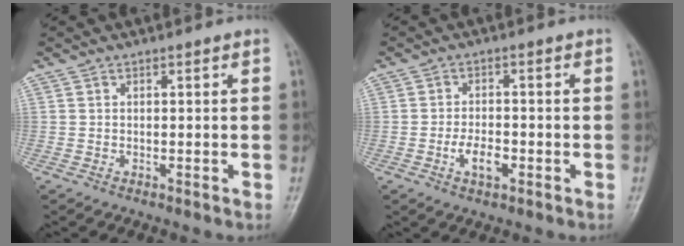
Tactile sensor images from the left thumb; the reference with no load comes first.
{"total": 4.3, "force": [-1.6, 2.3, 3.3], "torque": [-0.057, 0.009, -0.028]}